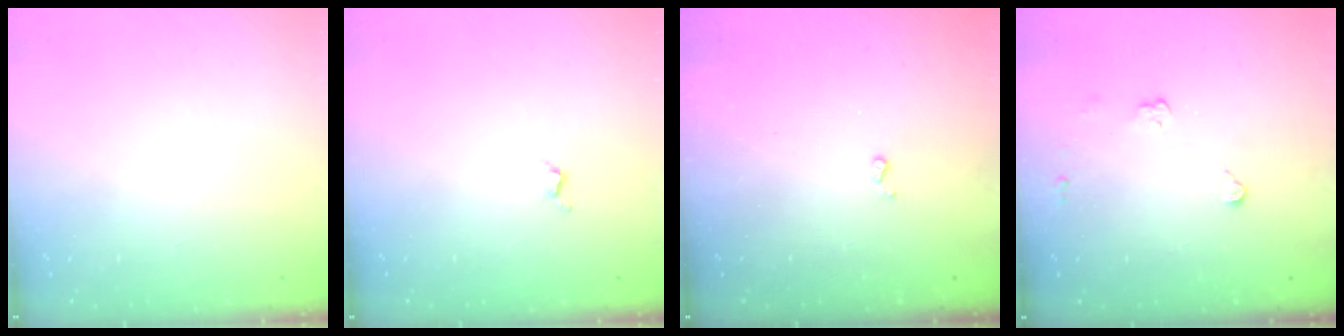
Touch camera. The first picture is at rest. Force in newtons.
{"total": 2.7, "press": 2.6, "slide": 0.5}
{"total": 2.9, "press": 2.8, "slide": 0.5}
{"total": 2.9, "press": 2.9, "slide": 0.4}